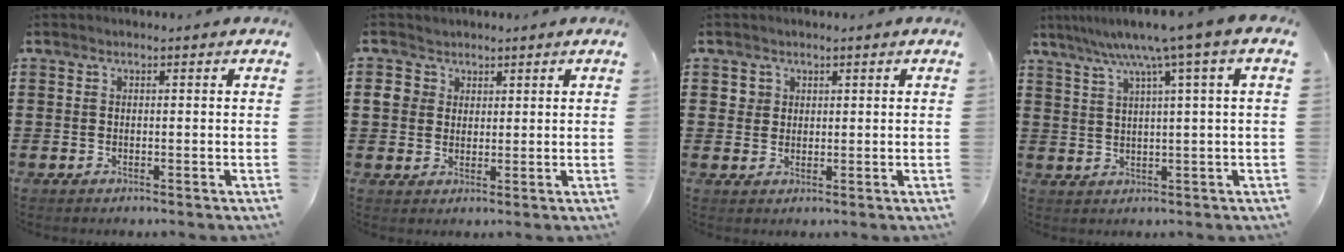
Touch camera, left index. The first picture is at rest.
{"total": 4.1, "force": [1.7, 3.7, 0.6], "torque": [-0.032, 0.014, 0.029]}
{"total": 2.0, "force": [1.0, 1.7, 0.1], "torque": [-0.009, 0.006, 0.019]}
{"total": 6.9, "force": [3.6, -0.7, 5.8], "torque": [-0.124, -0.014, 0.056]}